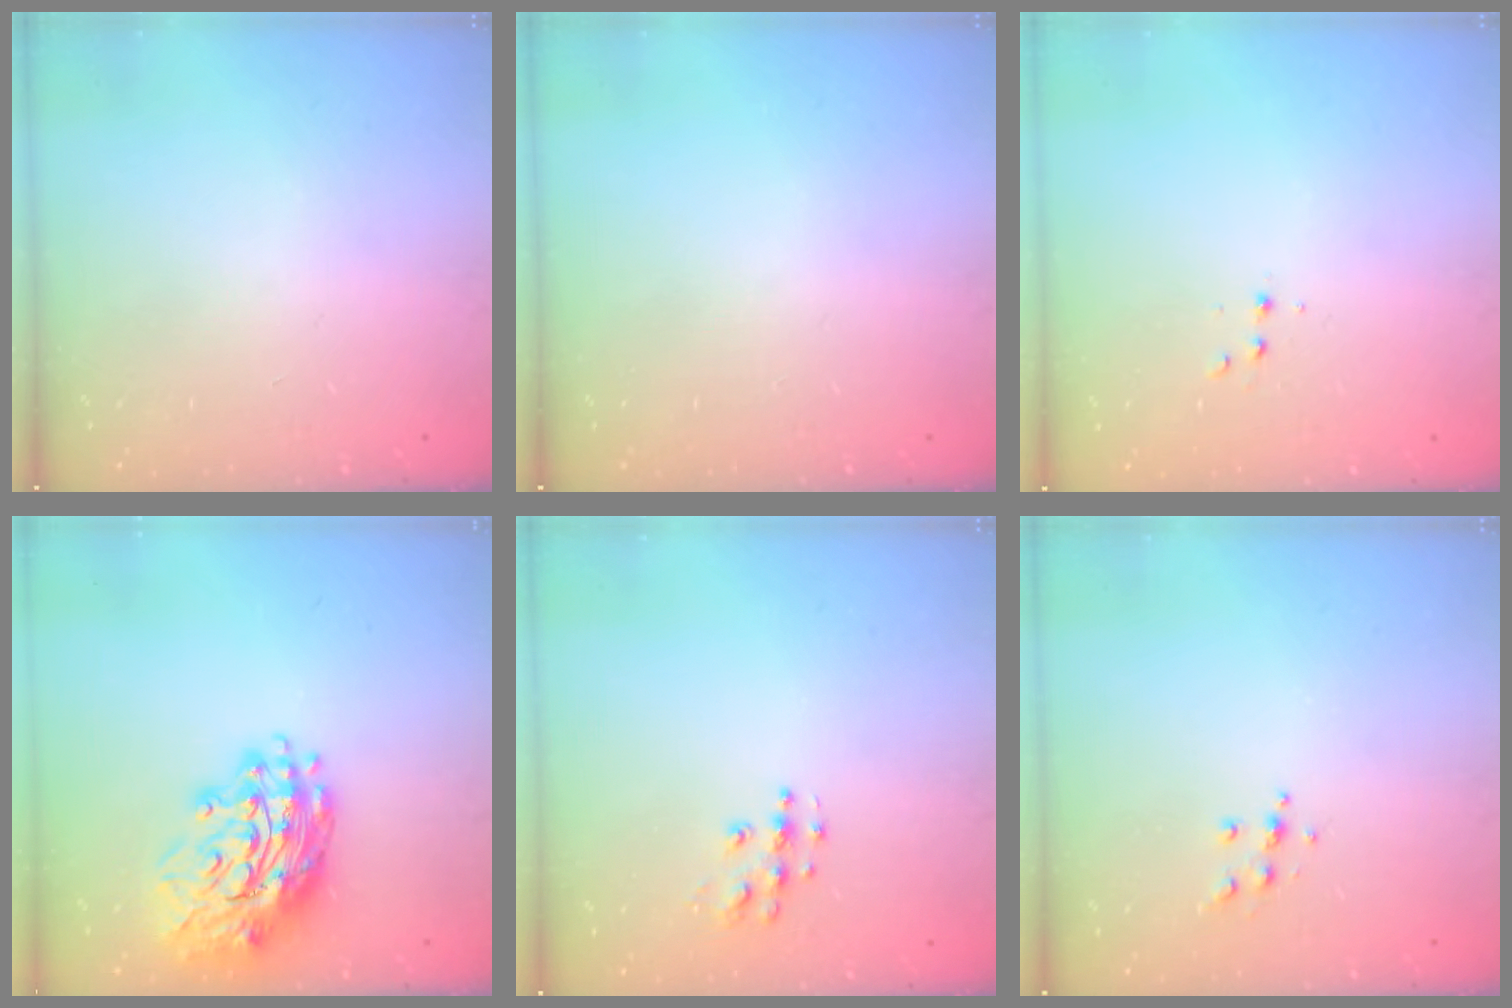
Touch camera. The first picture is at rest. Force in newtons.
{"total": 0.0}
{"total": 2.9, "press": 2.7, "slide": 1.1}
{"total": 16.6, "press": 16.5, "slide": 1.7}
{"total": 7.9, "press": 7.9, "slide": 0.4}
{"total": 5.4, "press": 5.3, "slide": 0.4}